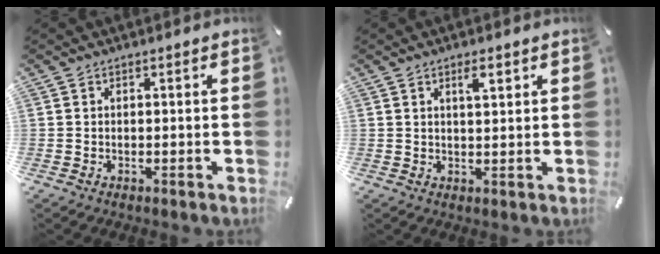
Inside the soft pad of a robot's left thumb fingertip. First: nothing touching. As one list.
[{"total": 3.4, "force": [1.9, 1.0, 2.6], "torque": [-0.040, -0.005, 0.029]}]